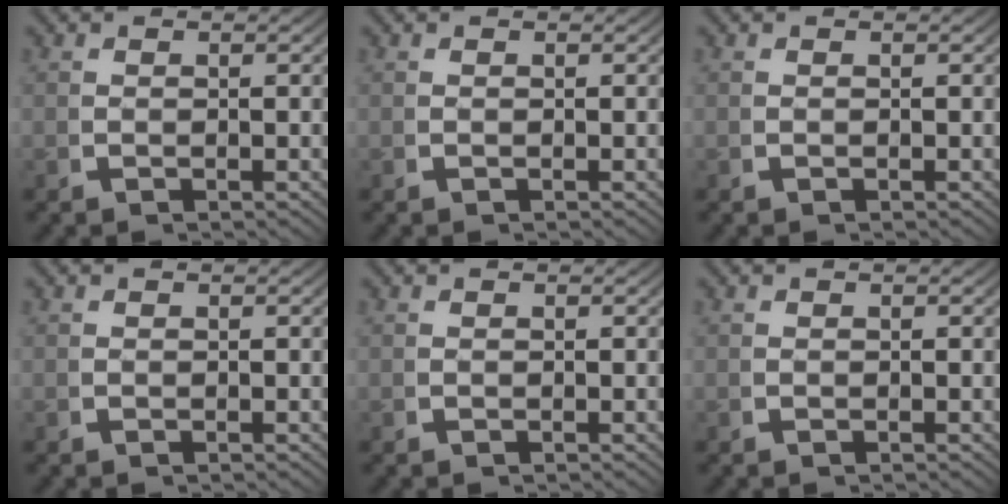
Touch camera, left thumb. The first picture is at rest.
{"total": 0.0}
{"total": 0.0}
{"total": 0.0}
{"total": 0.0}
{"total": 0.0}